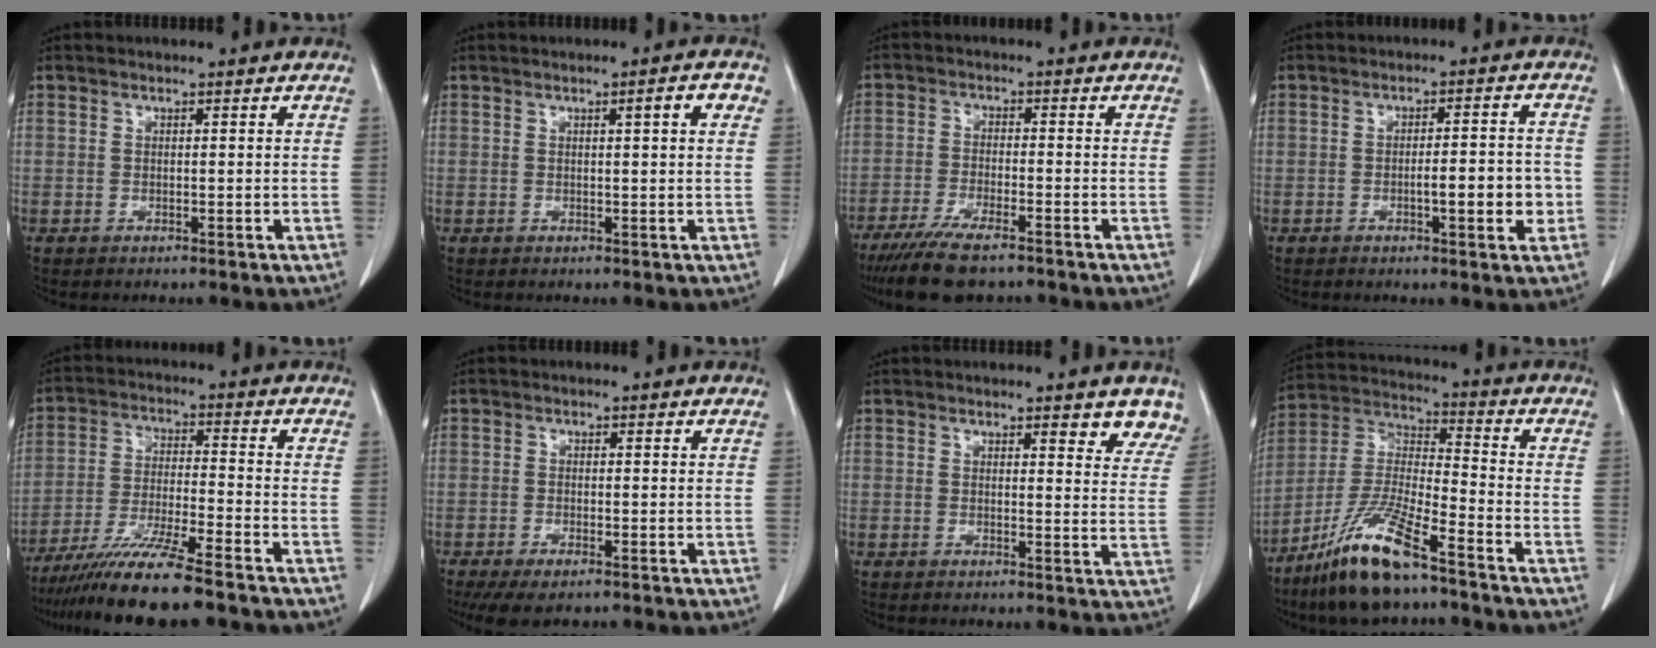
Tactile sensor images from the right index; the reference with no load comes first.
{"total": 2.9, "force": [1.0, 0.2, 2.7], "torque": [-0.034, 0.004, 0.012]}
{"total": 9.6, "force": [-7.5, 1.9, 5.8], "torque": [-0.100, -0.022, -0.122]}
{"total": 6.3, "force": [-1.6, 1.3, 5.9], "torque": [-0.085, 0.008, -0.017]}
{"total": 12.9, "force": [-10.5, -0.4, 7.5], "torque": [-0.126, -0.033, -0.177]}
{"total": 5.5, "force": [-4.0, 1.5, 3.4], "torque": [-0.053, -0.012, -0.063]}
{"total": 5.9, "force": [5.1, 1.4, 2.7], "torque": [-0.016, -0.017, 0.041]}
{"total": 14.4, "force": [-10.0, 1.8, 10.3], "torque": [-0.219, -0.020, -0.188]}